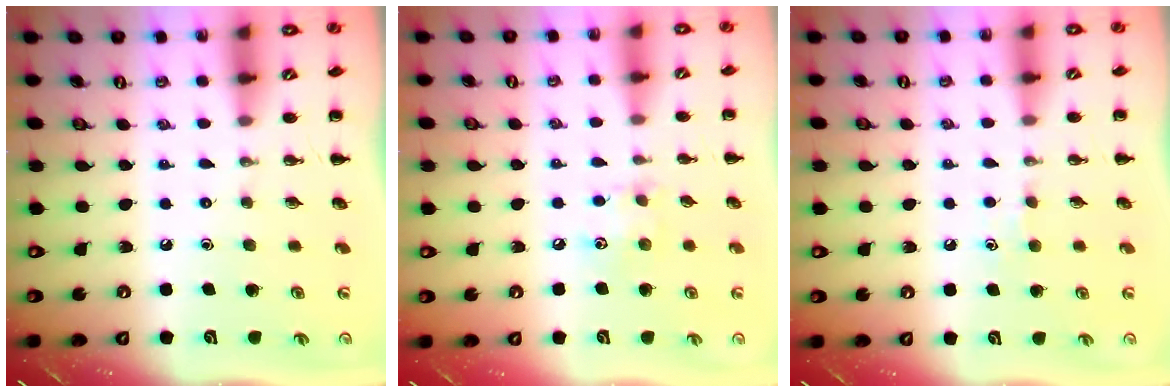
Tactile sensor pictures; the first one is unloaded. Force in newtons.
{"total": 6.6, "press": 6.5, "slide": 1.2}
{"total": 3.6, "press": 3.3, "slide": 1.4}